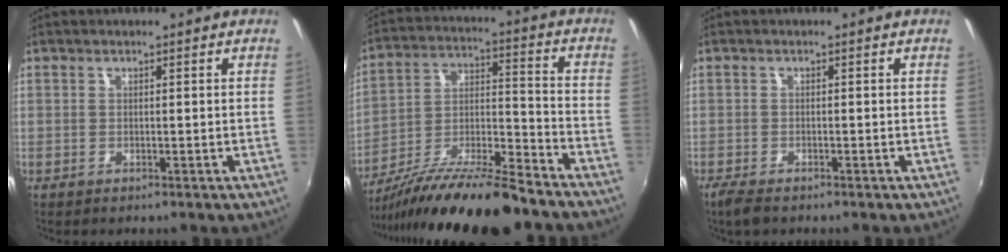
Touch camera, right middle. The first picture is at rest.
{"total": 18.9, "force": [-15.0, 2.1, 11.2], "torque": [-0.204, -0.014, -0.257]}
{"total": 3.2, "force": [-2.4, 0.8, 1.9], "torque": [-0.042, -0.014, -0.044]}